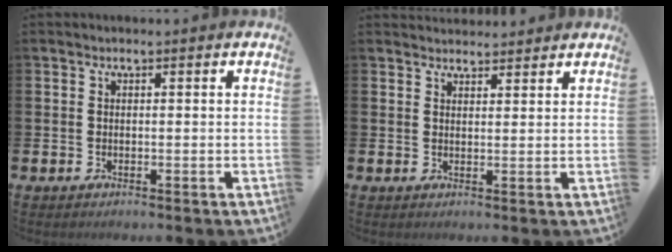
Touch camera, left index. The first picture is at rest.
{"total": 2.6, "force": [2.5, 0.6, -0.2], "torque": [0.006, -0.013, 0.045]}